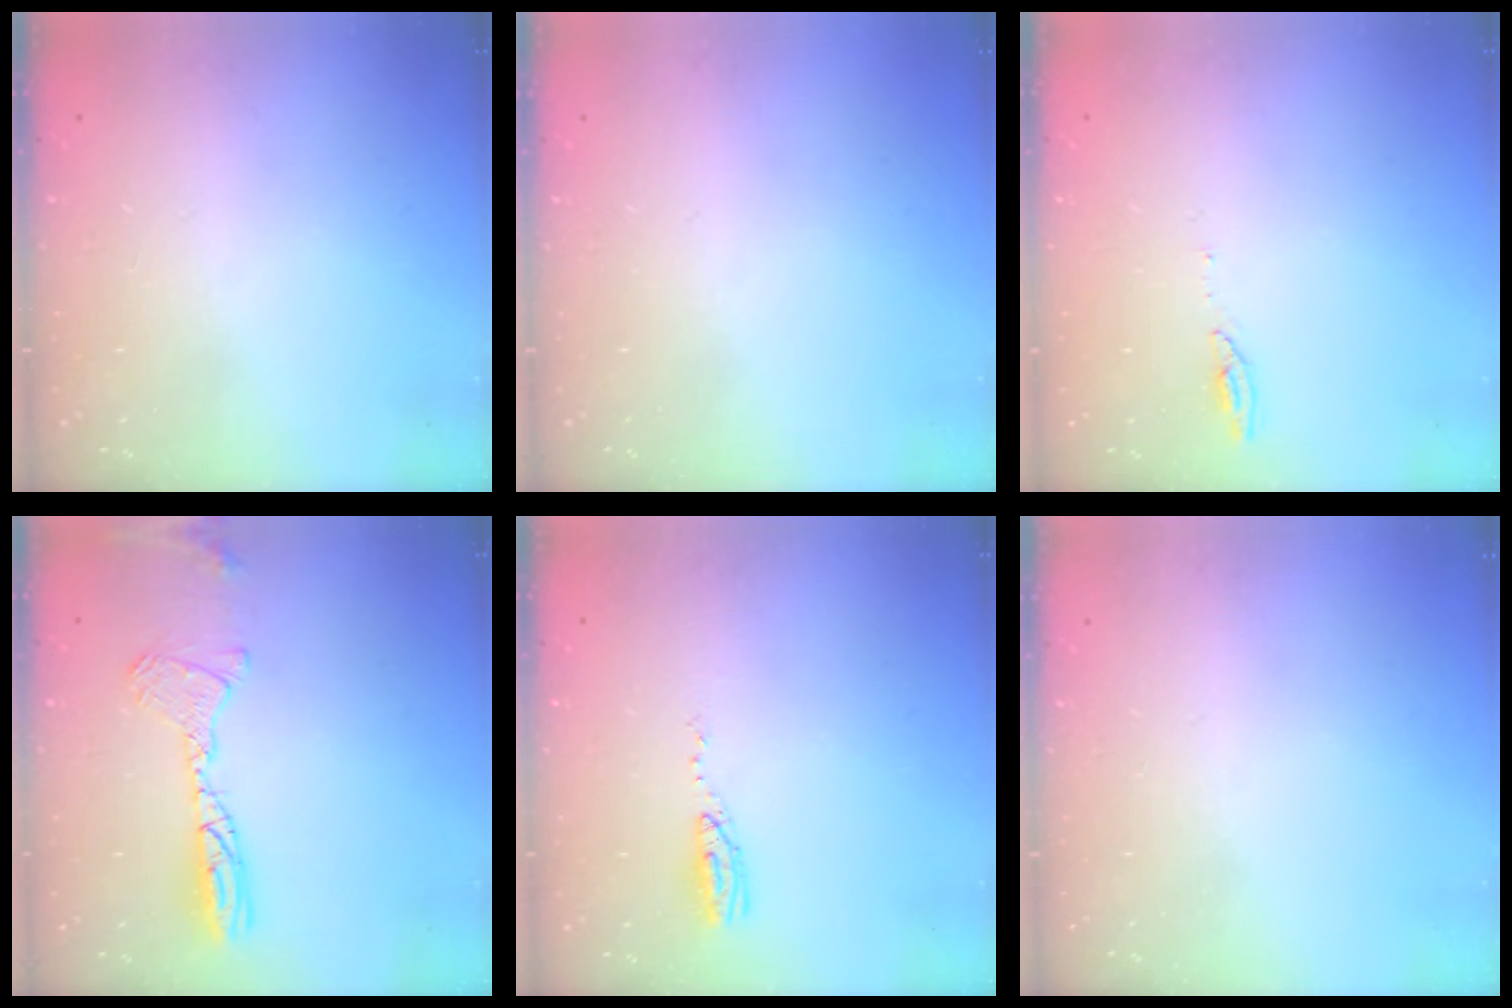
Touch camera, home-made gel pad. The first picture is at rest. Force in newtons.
{"total": 0.0}
{"total": 3.5, "press": 3.5, "slide": 0.3}
{"total": 13.0, "press": 12.6, "slide": 3.3}
{"total": 5.0, "press": 4.7, "slide": 1.5}
{"total": 0.0}